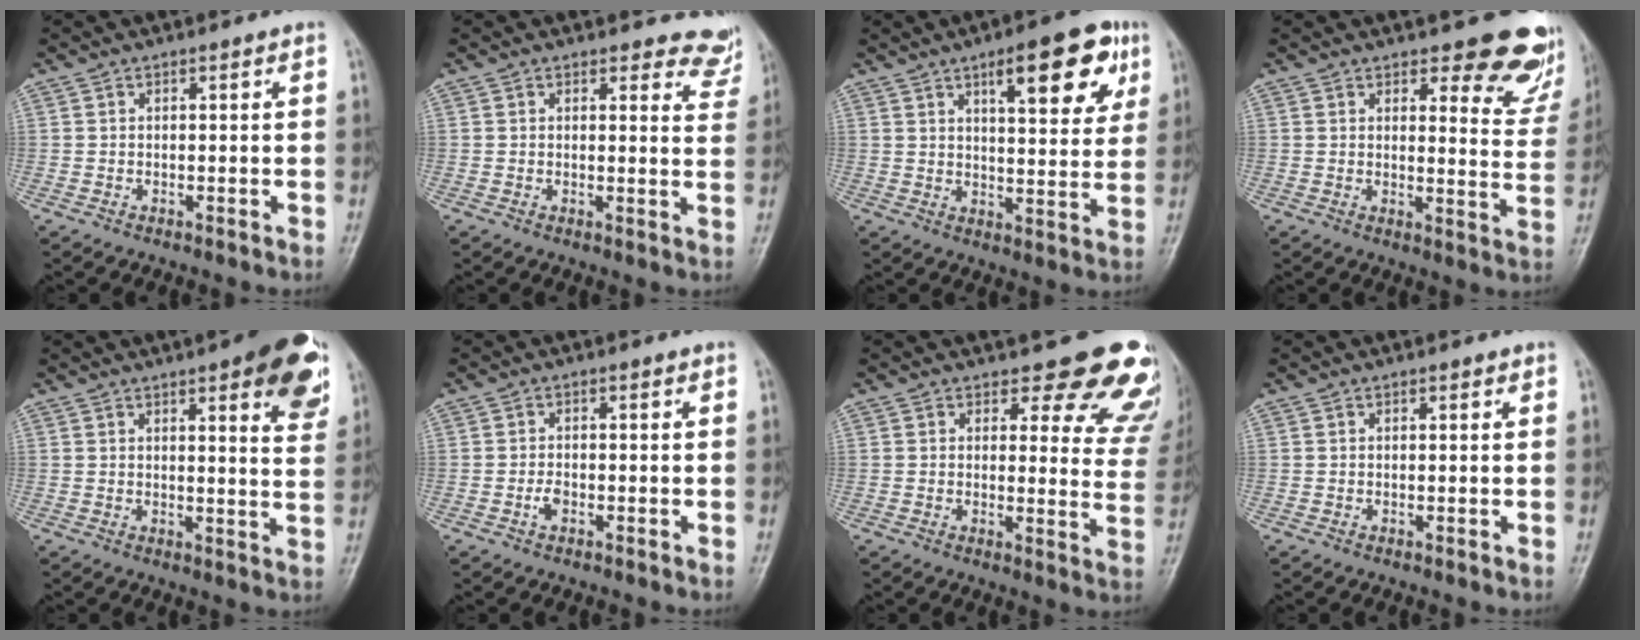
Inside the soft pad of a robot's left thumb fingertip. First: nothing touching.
{"total": 6.6, "force": [6.1, 2.4, 0.1], "torque": [0.043, -0.040, 0.038]}
{"total": 14.3, "force": [7.1, 5.0, 11.4], "torque": [-0.117, -0.021, 0.092]}
{"total": 12.7, "force": [10.3, 4.8, 5.7], "torque": [-0.010, -0.072, 0.100]}
{"total": 14.4, "force": [7.3, 4.2, 11.7], "torque": [-0.112, -0.029, 0.083]}
{"total": 1.9, "force": [-0.8, 1.2, 1.3], "torque": [-0.020, 0.003, -0.019]}
{"total": 14.9, "force": [12.8, 5.6, 5.2], "torque": [0.004, -0.101, 0.117]}
{"total": 0.6, "force": [0.3, 0.4, 0.4], "torque": [-0.001, 0.000, 0.000]}